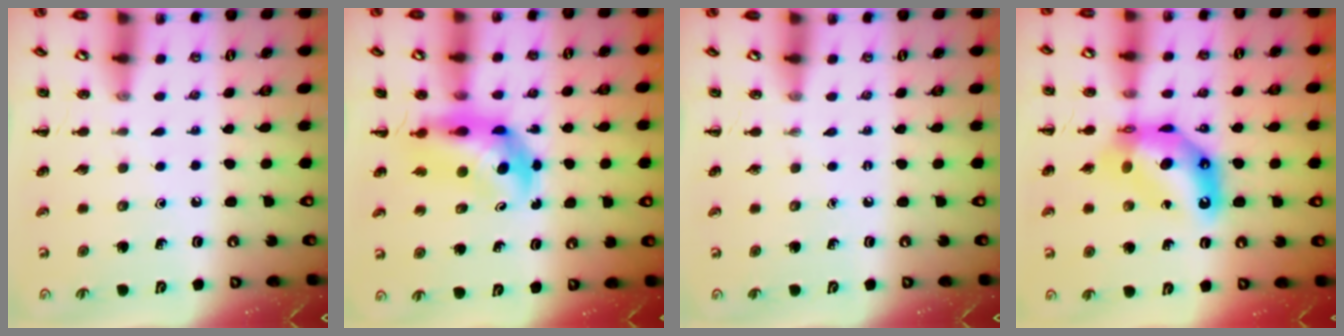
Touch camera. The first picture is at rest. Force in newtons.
{"total": 6.0, "press": 5.9, "slide": 1.3}
{"total": 0.0}
{"total": 12.4, "press": 11.8, "slide": 3.8}